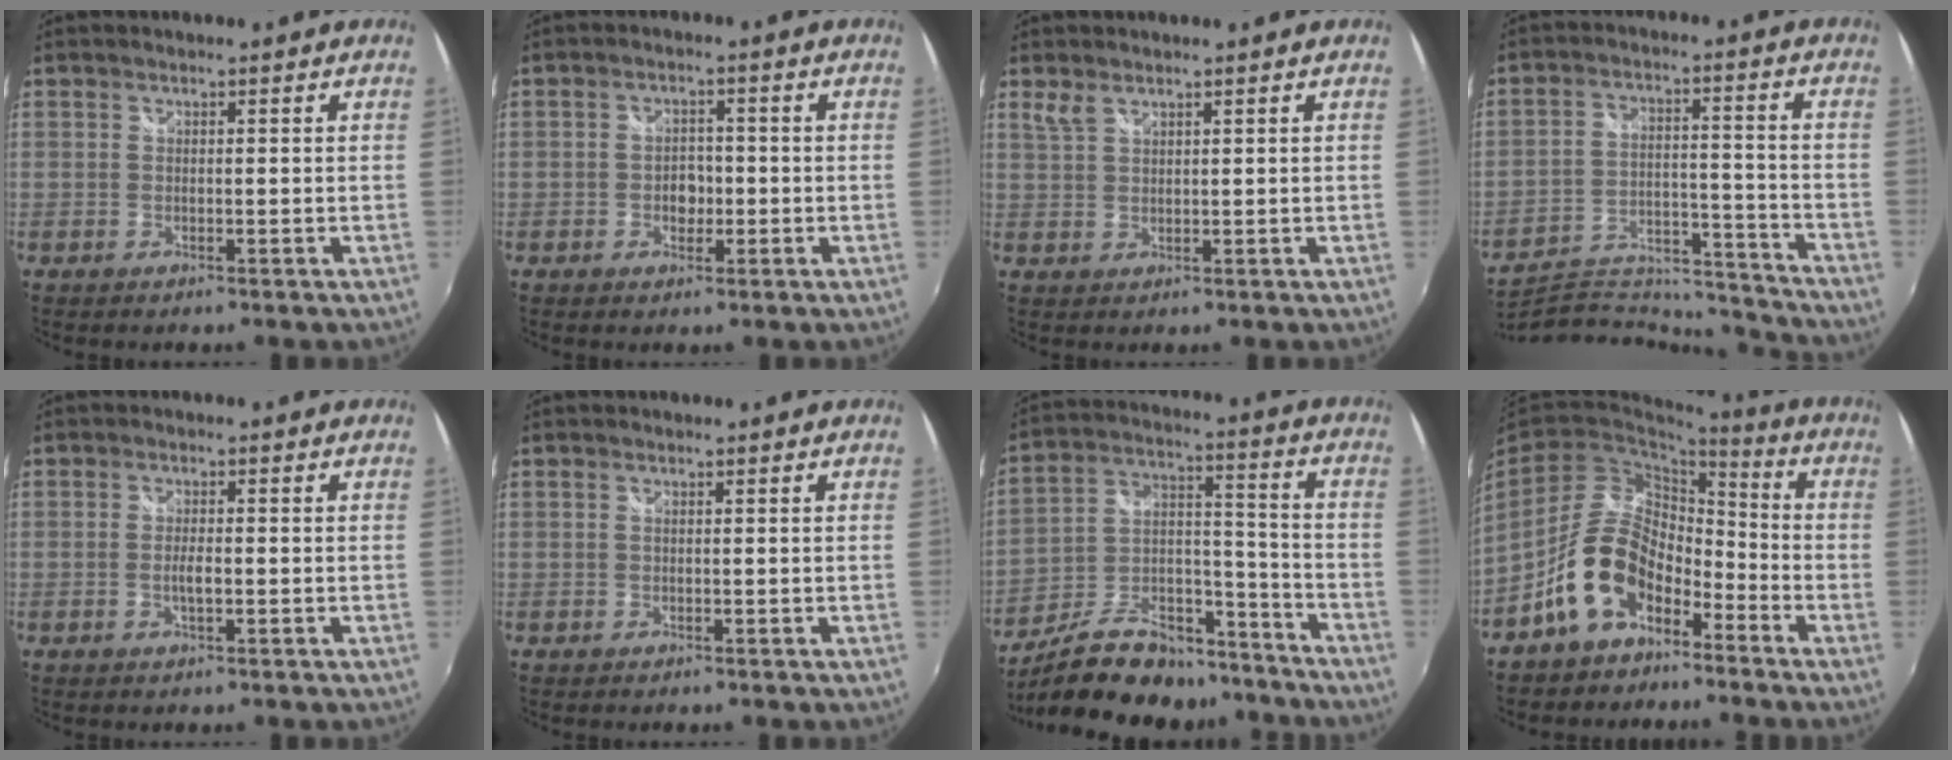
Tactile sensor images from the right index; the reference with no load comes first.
{"total": 3.4, "force": [-0.9, 2.6, 2.0], "torque": [-0.032, 0.004, -0.014]}
{"total": 2.1, "force": [1.6, 0.7, 1.2], "torque": [-0.025, 0.001, 0.032]}
{"total": 20.6, "force": [-19.6, 4.8, 4.1], "torque": [-0.082, 0.024, -0.277]}
{"total": 2.1, "force": [-0.5, 0.6, 1.9], "torque": [-0.034, -0.004, -0.008]}
{"total": 0.0}
{"total": 21.5, "force": [-17.2, 9.1, 9.2], "torque": [-0.179, 0.033, -0.254]}
{"total": 12.1, "force": [-7.5, 6.9, 6.6], "torque": [-0.125, 0.031, -0.123]}